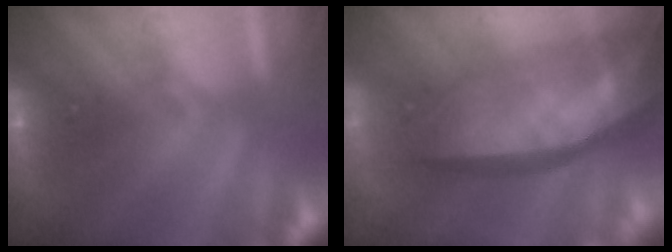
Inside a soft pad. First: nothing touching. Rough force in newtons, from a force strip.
{"total": 7.6}